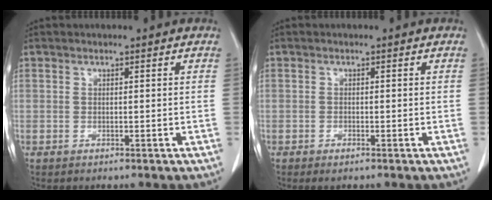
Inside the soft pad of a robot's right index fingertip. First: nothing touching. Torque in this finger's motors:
{"motor_torque": [0.00, 0.04, 0.06, 0.01]}